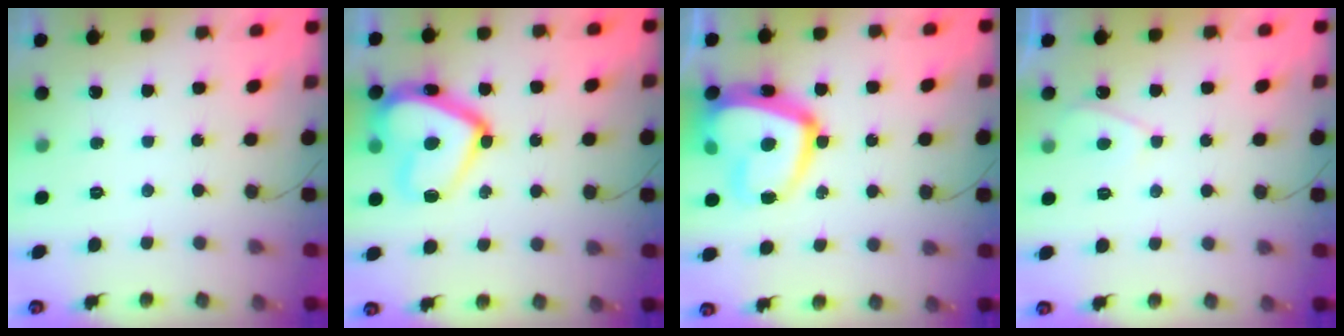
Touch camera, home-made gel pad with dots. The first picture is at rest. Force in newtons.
{"total": 19.2, "press": 19.1, "slide": 1.4}
{"total": 21.7, "press": 21.6, "slide": 1.9}
{"total": 2.3, "press": 2.2, "slide": 0.5}